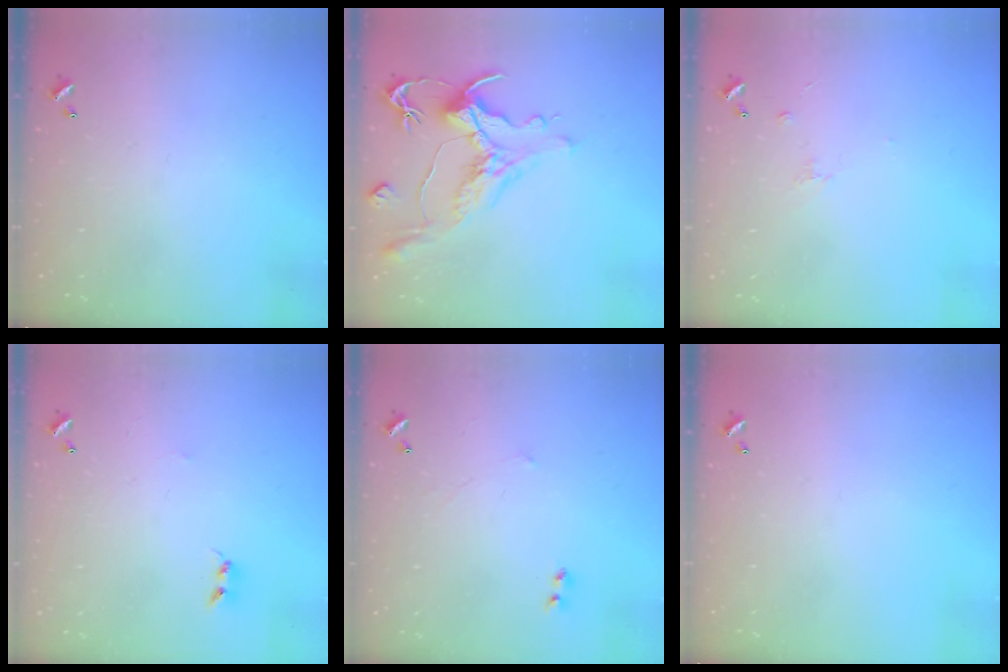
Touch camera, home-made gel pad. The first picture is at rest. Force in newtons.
{"total": 1.5, "press": 0.4, "slide": 1.5}
{"total": 1.2, "press": 1.1, "slide": 0.6}
{"total": 2.5, "press": 2.5, "slide": 0.4}
{"total": 2.3, "press": 2.3, "slide": 0.3}
{"total": 0.0}